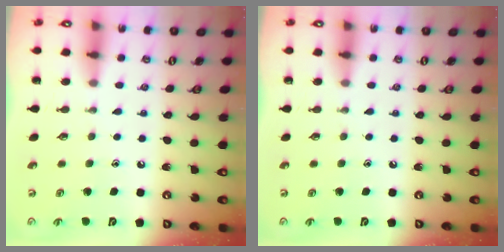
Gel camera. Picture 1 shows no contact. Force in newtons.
{"total": 0.0}